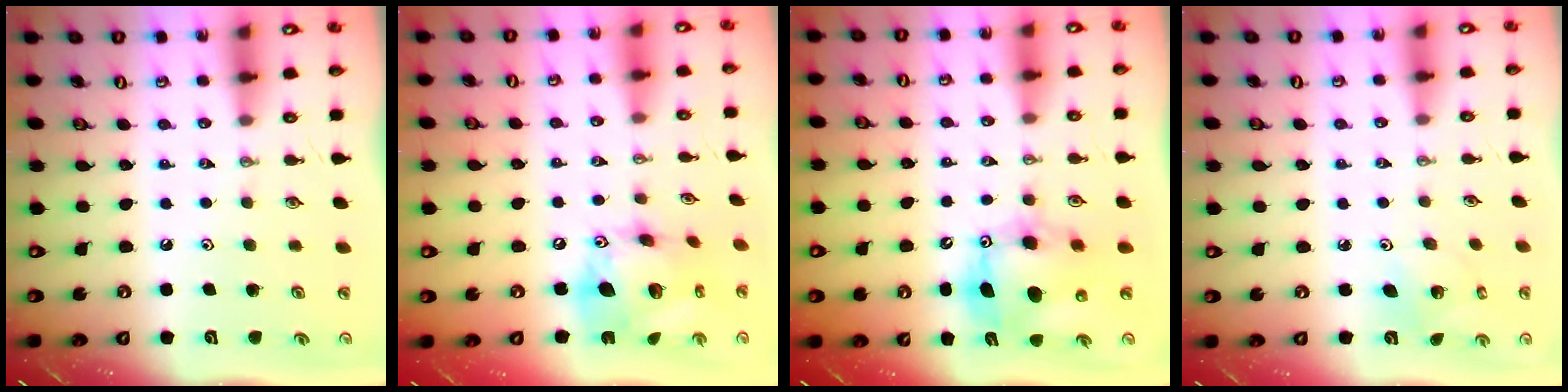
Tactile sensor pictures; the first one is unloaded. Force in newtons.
{"total": 18.8, "press": 18.7, "slide": 2.2}
{"total": 12.3, "press": 12.0, "slide": 2.7}
{"total": 4.1, "press": 4.1, "slide": 0.5}